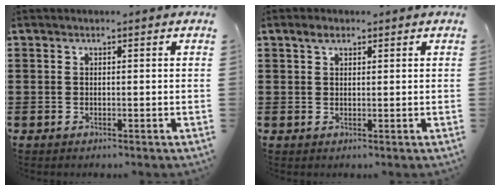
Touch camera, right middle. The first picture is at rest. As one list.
[{"total": 1.8, "force": [1.3, 0.8, 0.9], "torque": [-0.013, 0.001, 0.023]}]